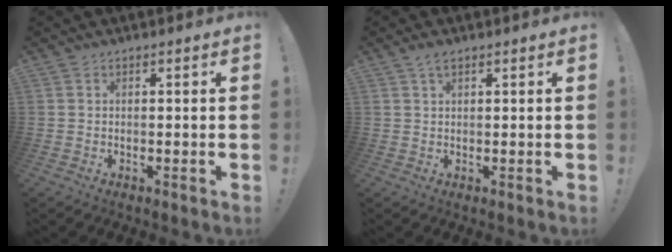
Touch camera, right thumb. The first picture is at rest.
{"total": 2.4, "force": [1.4, 1.0, 1.6], "torque": [-0.034, 0.001, 0.025]}